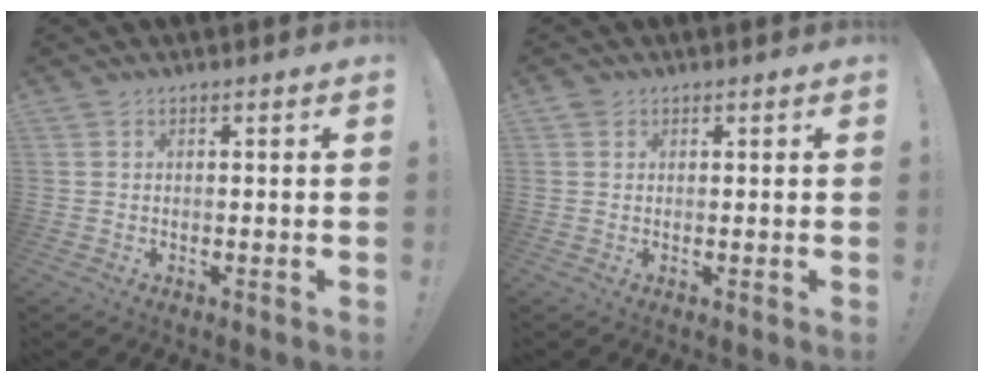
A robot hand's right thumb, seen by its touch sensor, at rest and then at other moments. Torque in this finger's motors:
{"motor_torque": [-0.11, 0.74, -0.42, 0.21, 0.03]}